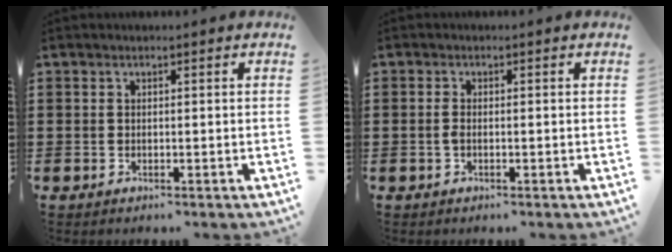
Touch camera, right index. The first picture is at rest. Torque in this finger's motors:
{"motor_torque": [0.46, -0.44, 0.11, 0.04]}